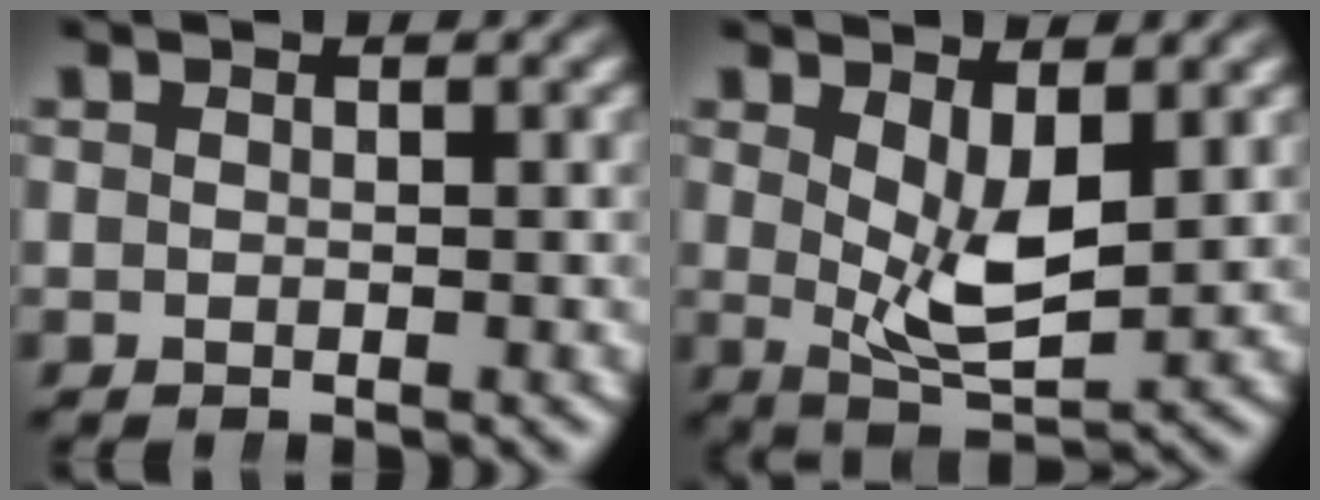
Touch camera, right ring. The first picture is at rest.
{"total": 4.9, "force": [1.0, 2.1, 4.3], "torque": [-0.068, -0.020, 0.024]}